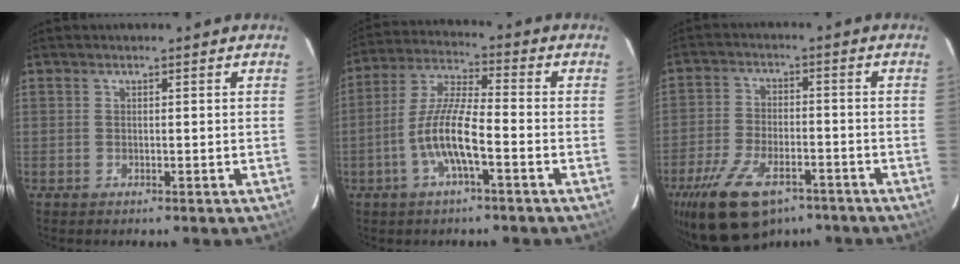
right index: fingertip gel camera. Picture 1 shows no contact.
{"total": 10.2, "force": [-3.9, 1.7, 9.3], "torque": [-0.198, 0.003, -0.076]}
{"total": 15.3, "force": [-10.1, 7.5, 8.8], "torque": [-0.197, -0.020, -0.172]}